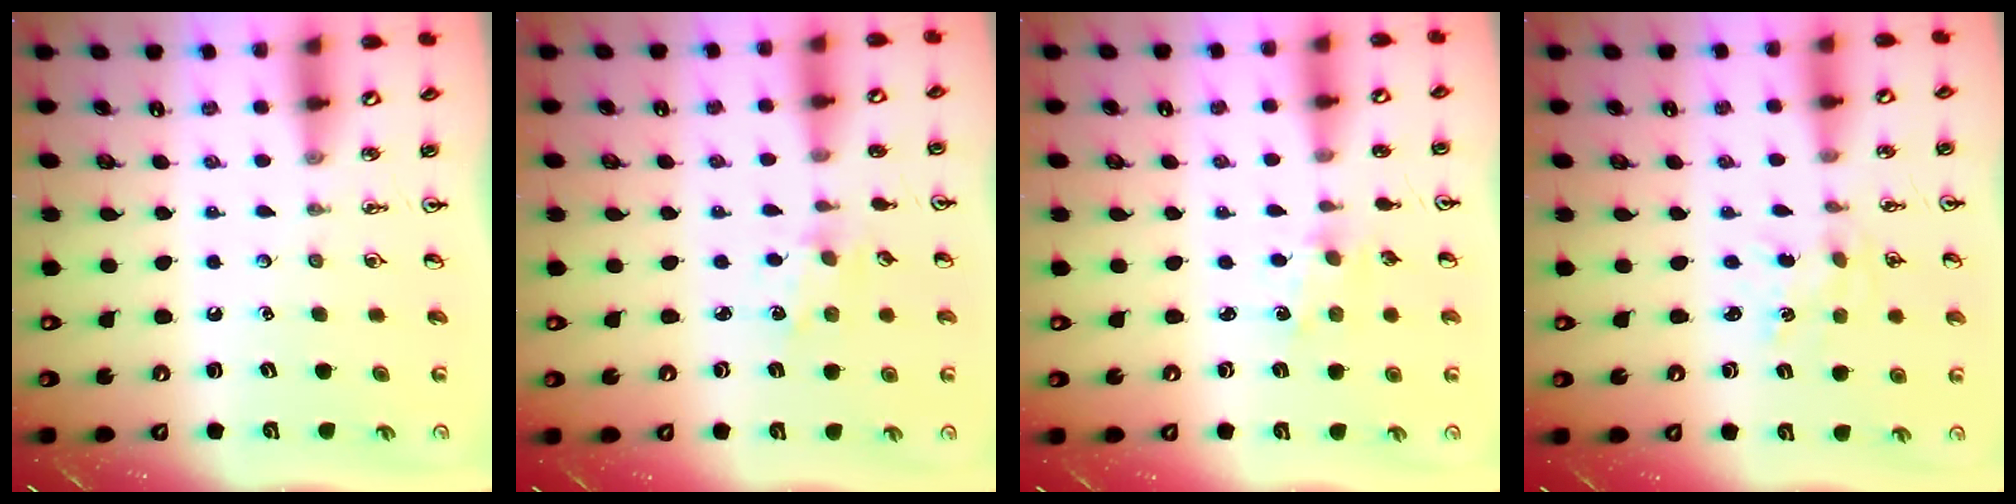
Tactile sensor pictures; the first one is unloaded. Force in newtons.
{"total": 1.0, "press": 1.0, "slide": 0.2}
{"total": 1.0, "press": 0.9, "slide": 0.2}
{"total": 0.0}